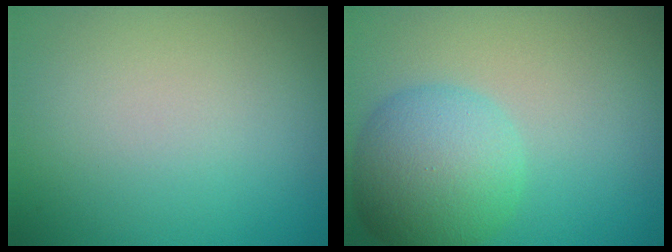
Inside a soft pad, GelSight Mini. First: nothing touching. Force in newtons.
{"total": 6.8, "press": 6.8, "slide": 0.2}